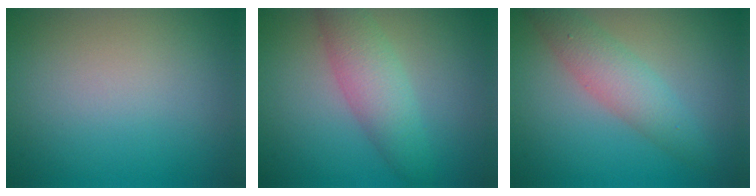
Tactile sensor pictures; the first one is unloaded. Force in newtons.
{"total": 4.4, "press": 4.4, "slide": 0.1}
{"total": 3.7, "press": 3.7, "slide": 0.1}